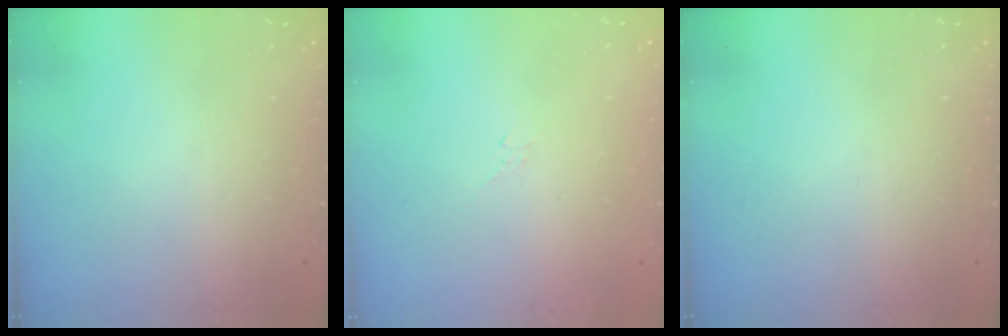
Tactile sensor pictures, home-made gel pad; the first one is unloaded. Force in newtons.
{"total": 2.1, "press": 2.0, "slide": 0.6}
{"total": 0.0}